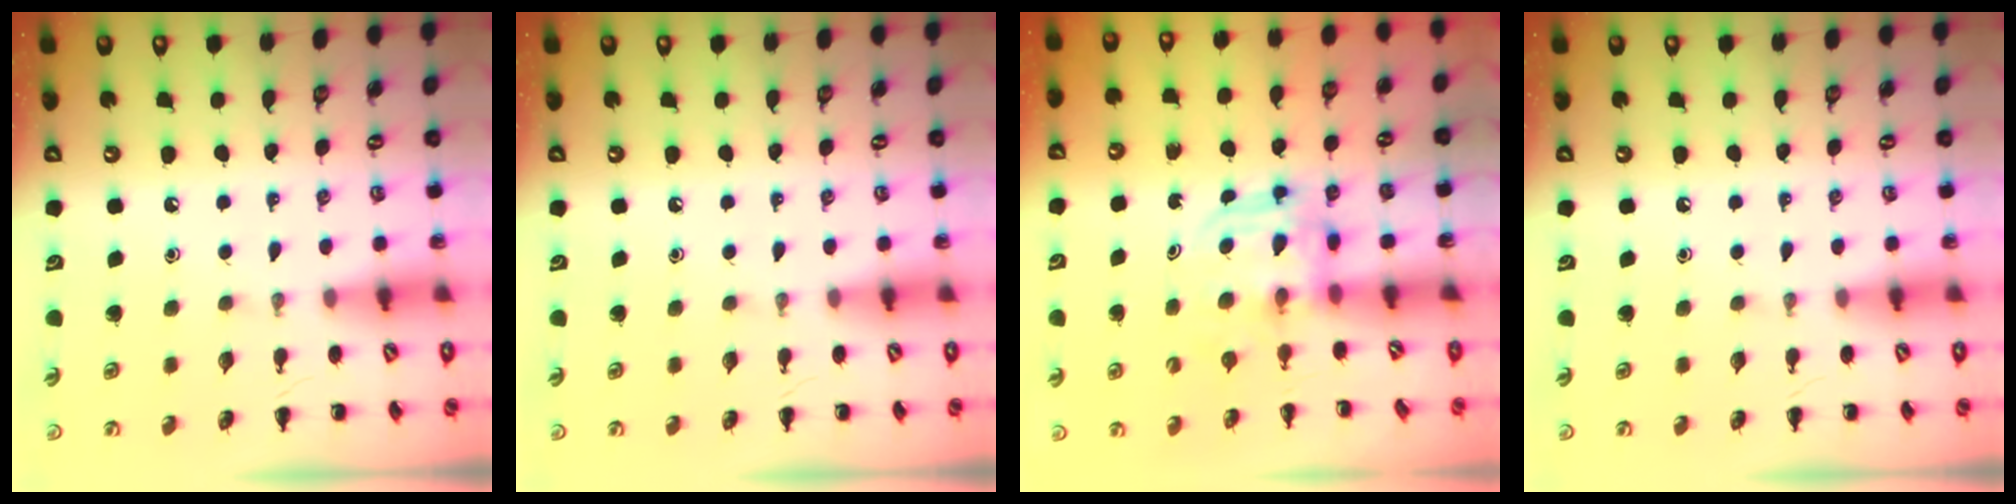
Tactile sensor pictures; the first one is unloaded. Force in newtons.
{"total": 0.0}
{"total": 3.6, "press": 3.6, "slide": 0.2}
{"total": 0.0}